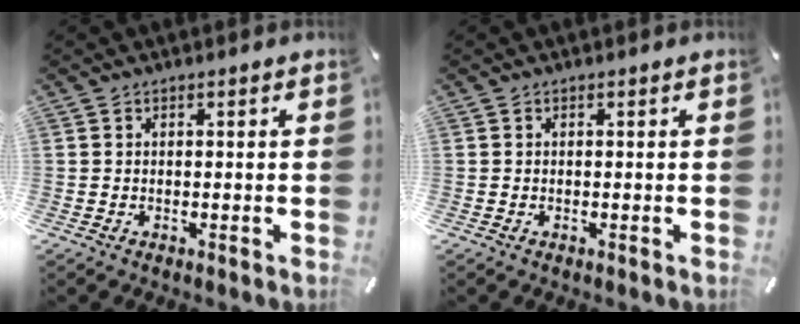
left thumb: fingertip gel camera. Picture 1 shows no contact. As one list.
[{"total": 0.0}]